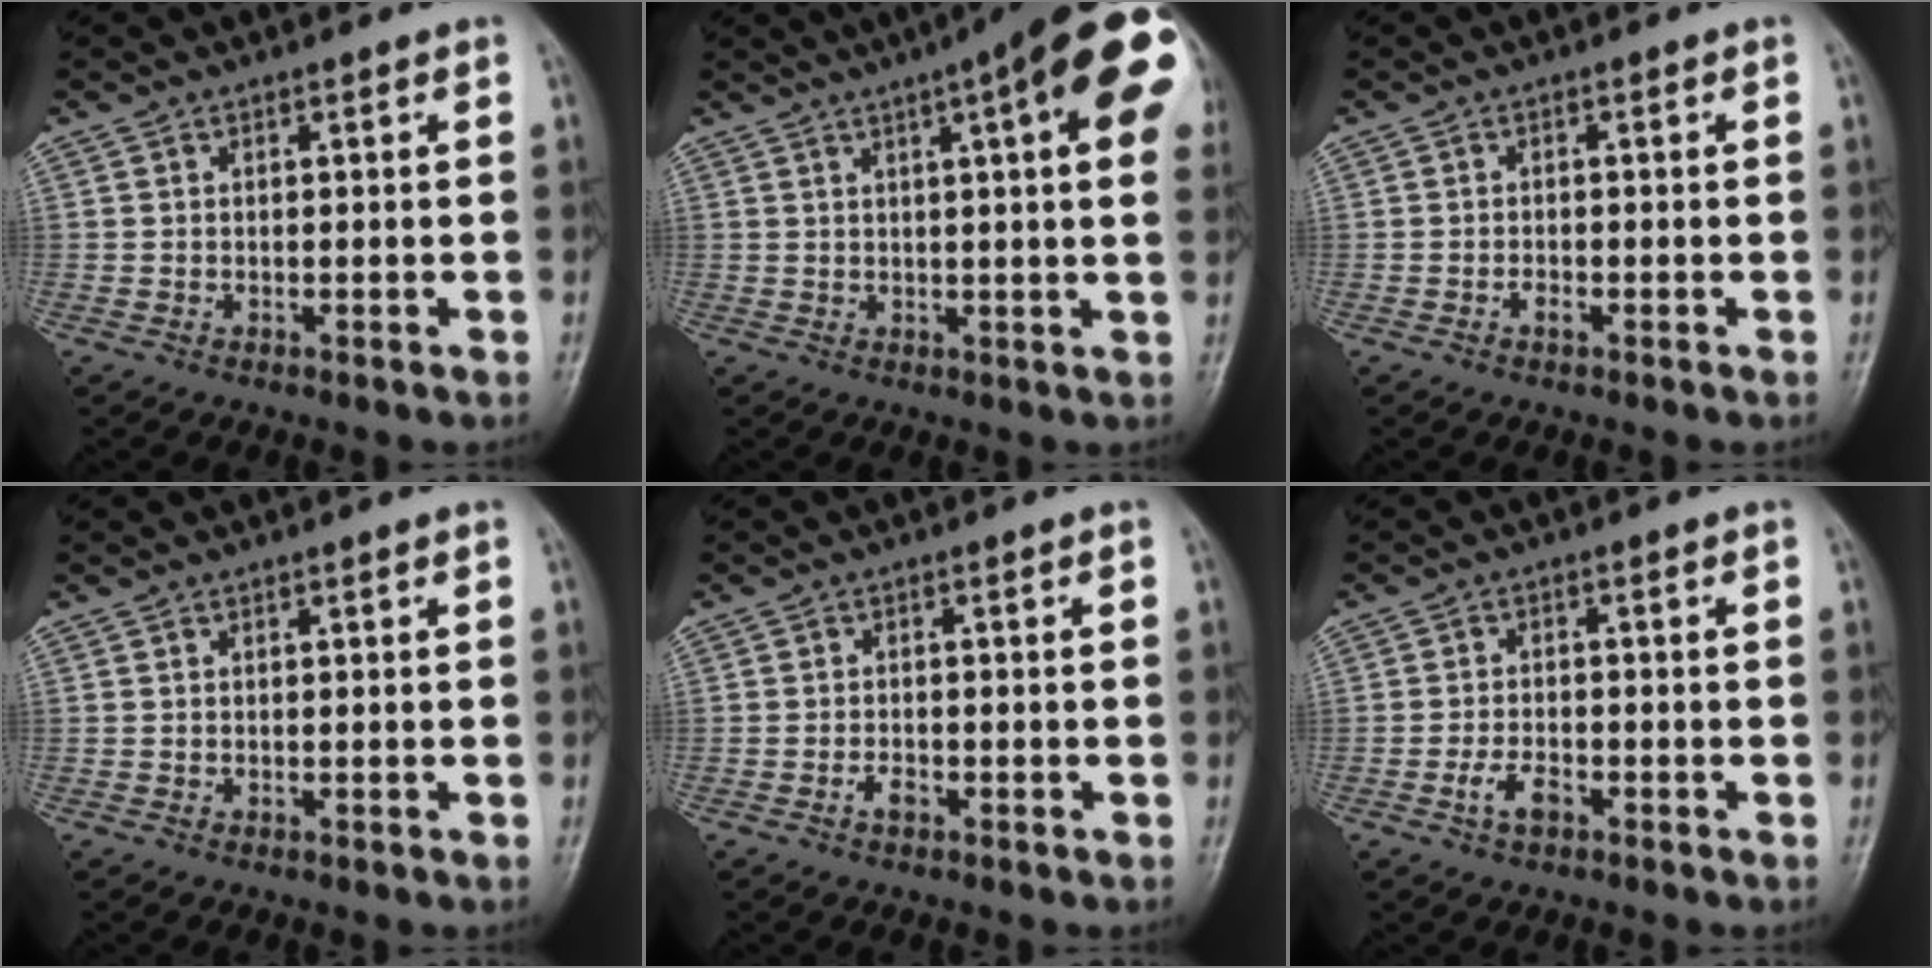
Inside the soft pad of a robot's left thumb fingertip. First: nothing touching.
{"total": 19.9, "force": [8.1, 4.0, 17.8], "torque": [-0.227, 0.016, 0.100]}
{"total": 1.1, "force": [-0.8, 0.5, 0.6], "torque": [-0.011, 0.004, -0.014]}
{"total": 0.0}
{"total": 1.6, "force": [-1.1, 0.8, 0.9], "torque": [-0.018, 0.005, -0.022]}
{"total": 3.5, "force": [-2.0, 1.7, 2.3], "torque": [-0.046, 0.014, -0.036]}